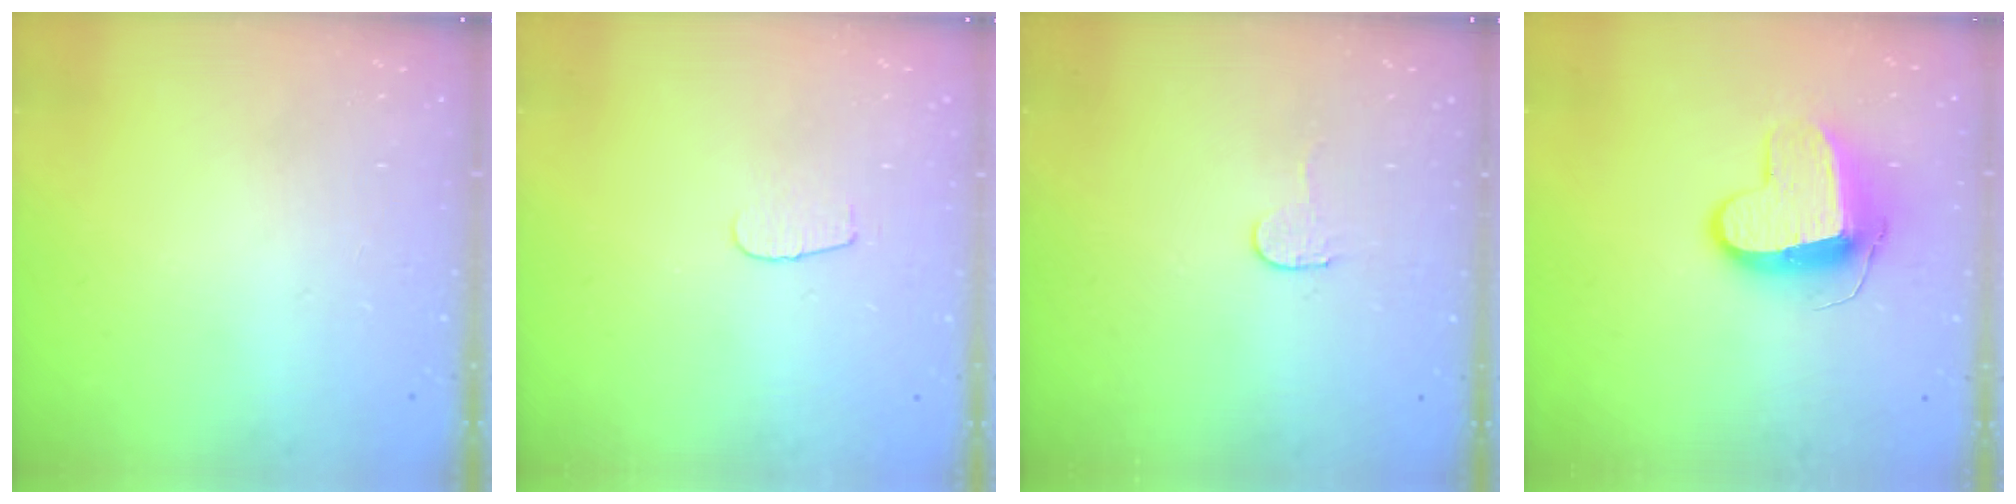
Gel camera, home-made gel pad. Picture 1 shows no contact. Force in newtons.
{"total": 3.1, "press": 3.1, "slide": 0.3}
{"total": 2.3, "press": 2.3, "slide": 0.2}
{"total": 11.7, "press": 11.7, "slide": 0.9}